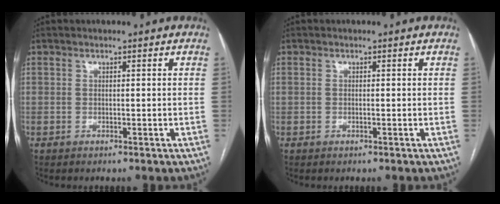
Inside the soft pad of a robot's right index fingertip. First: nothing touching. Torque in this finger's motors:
{"motor_torque": [0.14, 0.05, -0.02, 0.00]}